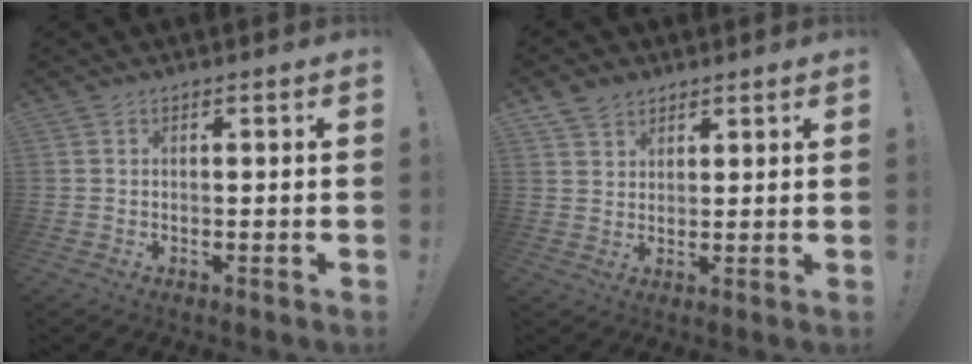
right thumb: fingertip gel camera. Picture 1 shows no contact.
{"total": 5.0, "force": [3.6, 3.4, 1.0], "torque": [-0.013, -0.019, 0.069]}